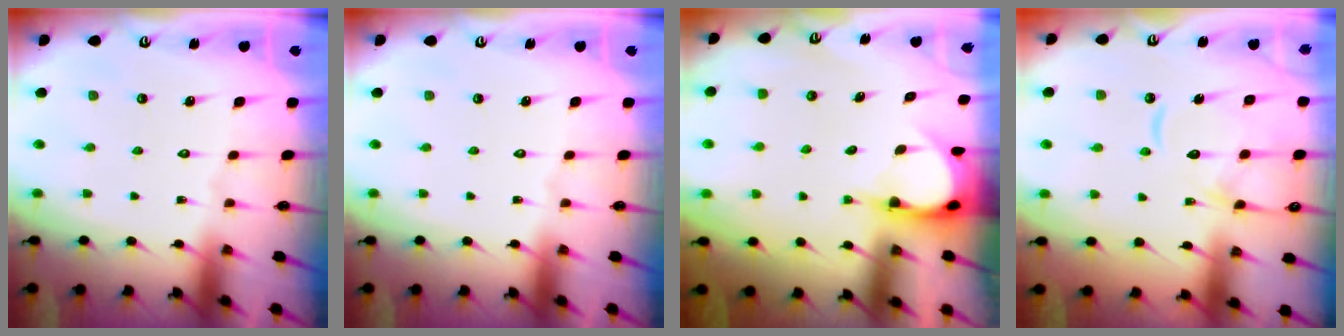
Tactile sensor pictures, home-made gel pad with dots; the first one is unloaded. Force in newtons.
{"total": 0.0}
{"total": 3.9, "press": 3.9, "slide": 0.2}
{"total": 13.3, "press": 13.2, "slide": 1.3}